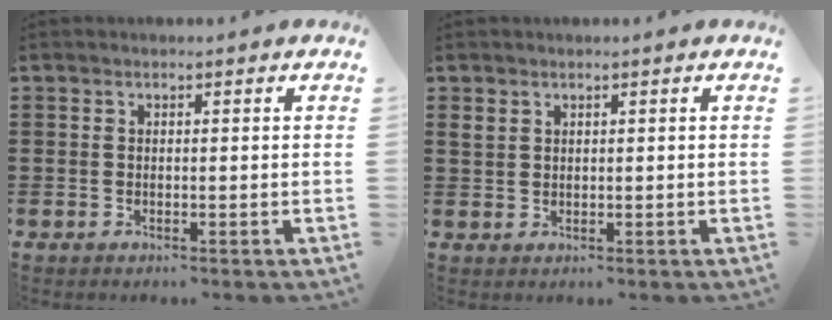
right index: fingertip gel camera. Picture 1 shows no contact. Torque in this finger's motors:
{"motor_torque": [1.20, 0.94, -0.04, -0.02]}